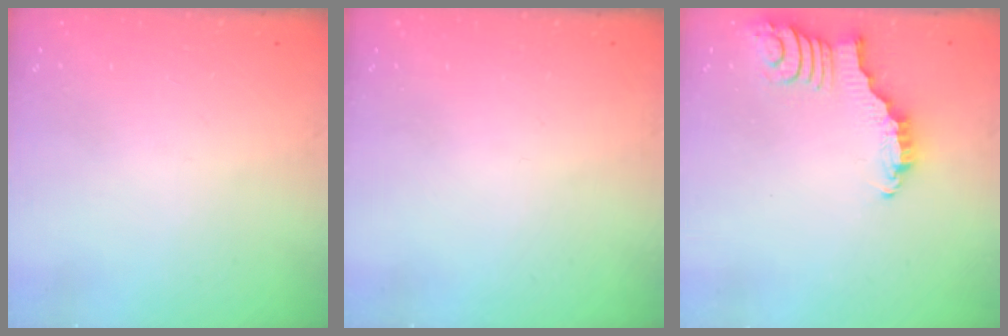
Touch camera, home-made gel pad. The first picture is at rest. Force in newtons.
{"total": 0.0}
{"total": 2.9, "press": 2.9, "slide": 0.4}